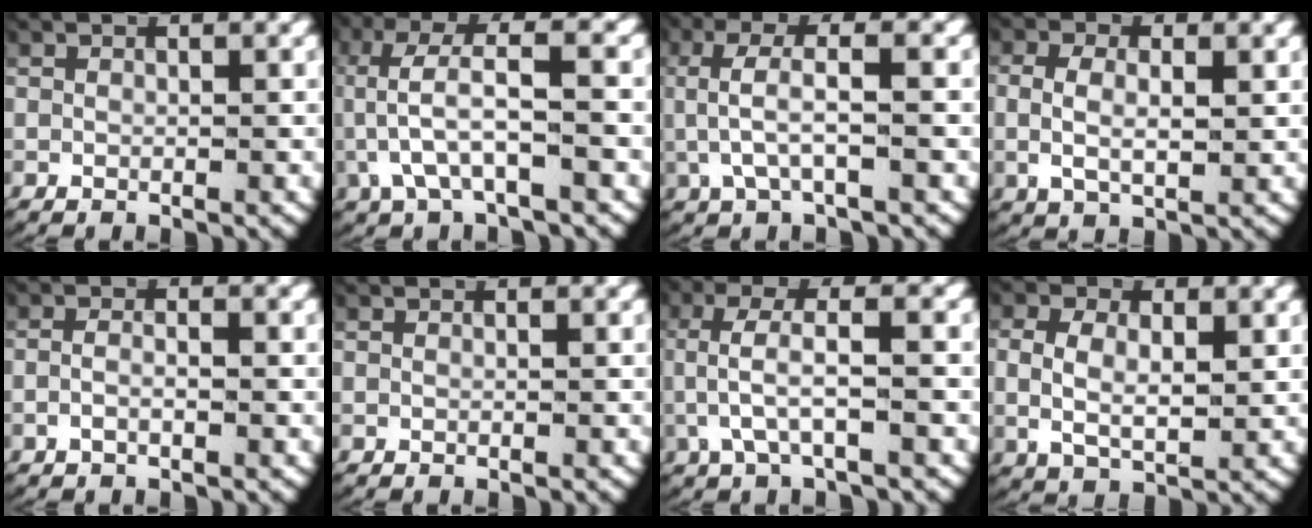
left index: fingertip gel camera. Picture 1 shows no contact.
{"total": 6.0, "force": [0.7, 3.1, 5.1], "torque": [-0.128, 0.000, 0.014]}
{"total": 4.5, "force": [0.7, 1.8, 4.1], "torque": [-0.093, 0.006, 0.012]}
{"total": 3.6, "force": [0.4, 2.0, 2.9], "torque": [-0.067, -0.010, 0.014]}
{"total": 1.6, "force": [-0.8, 0.5, 1.3], "torque": [-0.033, -0.005, -0.014]}
{"total": 0.0}
{"total": 4.4, "force": [0.2, 1.8, 4.0], "torque": [-0.097, -0.002, 0.005]}
{"total": 4.8, "force": [0.5, 3.2, 3.5], "torque": [-0.081, -0.012, 0.015]}